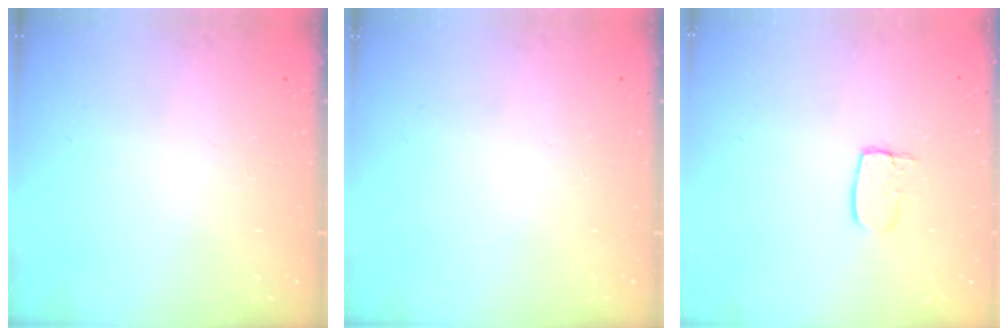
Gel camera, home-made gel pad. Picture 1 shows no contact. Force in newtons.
{"total": 0.0}
{"total": 6.0, "press": 6.0, "slide": 0.5}